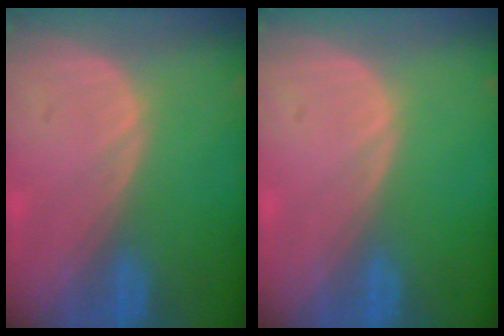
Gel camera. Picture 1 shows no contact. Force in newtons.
{"total": 0.0}